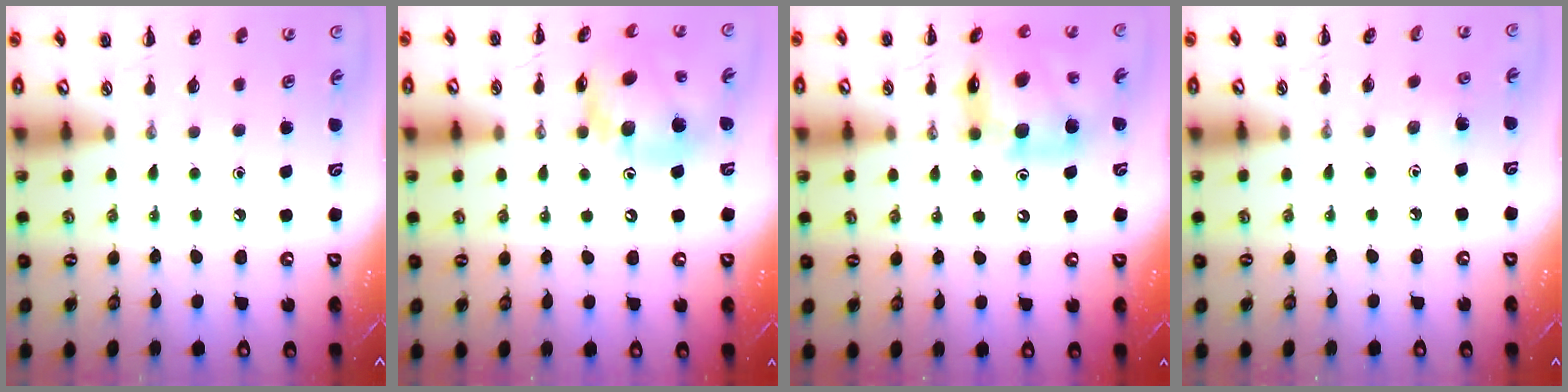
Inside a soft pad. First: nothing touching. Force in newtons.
{"total": 14.1, "press": 13.5, "slide": 4.0}
{"total": 13.1, "press": 12.6, "slide": 3.6}
{"total": 2.7, "press": 2.6, "slide": 1.0}